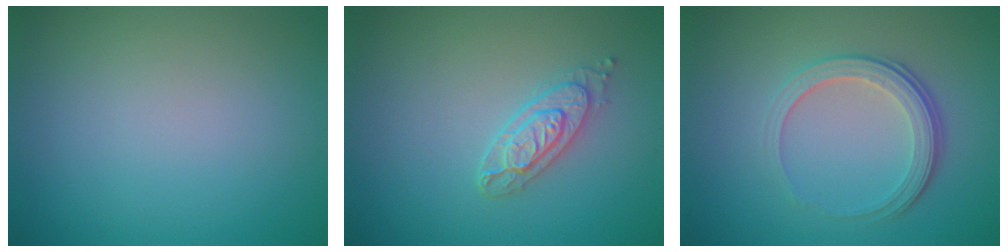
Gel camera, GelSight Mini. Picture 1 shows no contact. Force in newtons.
{"total": 2.6, "press": 2.4, "slide": 1.1}
{"total": 3.8, "press": 2.7, "slide": 2.6}